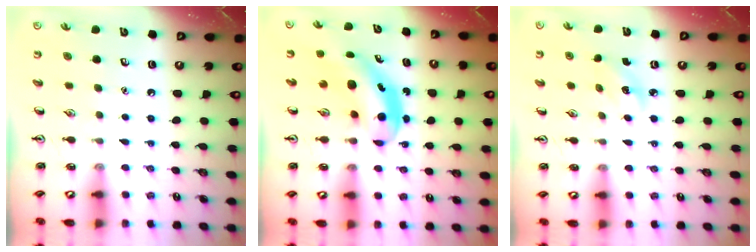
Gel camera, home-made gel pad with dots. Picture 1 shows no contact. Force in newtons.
{"total": 7.6, "press": 7.5, "slide": 1.2}
{"total": 2.4, "press": 2.2, "slide": 0.9}